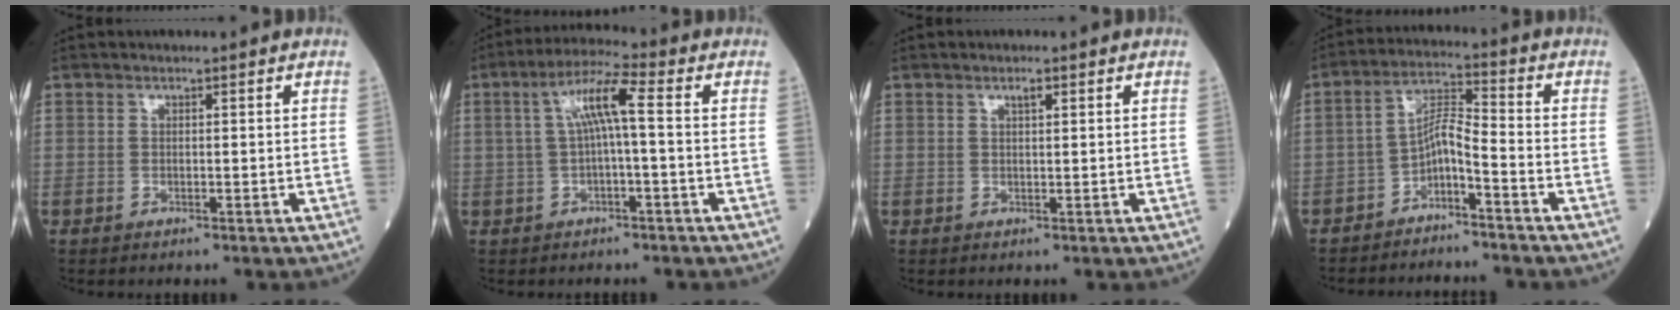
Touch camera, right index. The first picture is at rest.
{"total": 7.0, "force": [0.8, 0.6, 6.9], "torque": [-0.128, 0.027, 0.014]}
{"total": 1.2, "force": [0.7, 0.2, 1.0], "torque": [-0.019, -0.001, 0.012]}
{"total": 5.2, "force": [-3.3, 1.0, 3.9], "torque": [-0.070, 0.014, -0.062]}